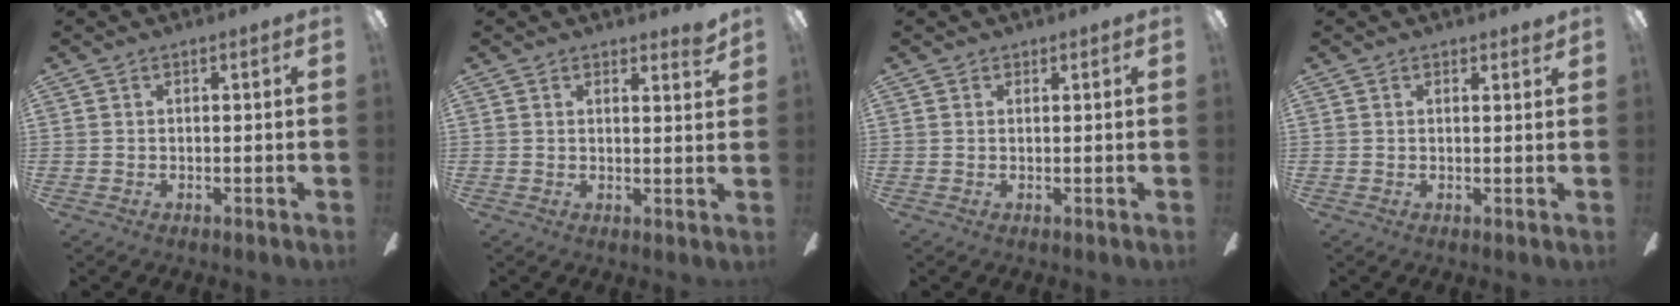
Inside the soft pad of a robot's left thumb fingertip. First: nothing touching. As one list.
[{"total": 2.7, "force": [2.4, 0.7, 1.1], "torque": [-0.001, -0.015, 0.037]}, {"total": 0.7, "force": [0.6, 0.3, -0.1], "torque": [0.010, -0.003, 0.009]}, {"total": 1.2, "force": [1.1, 0.4, 0.4], "torque": [0.008, -0.006, 0.016]}]